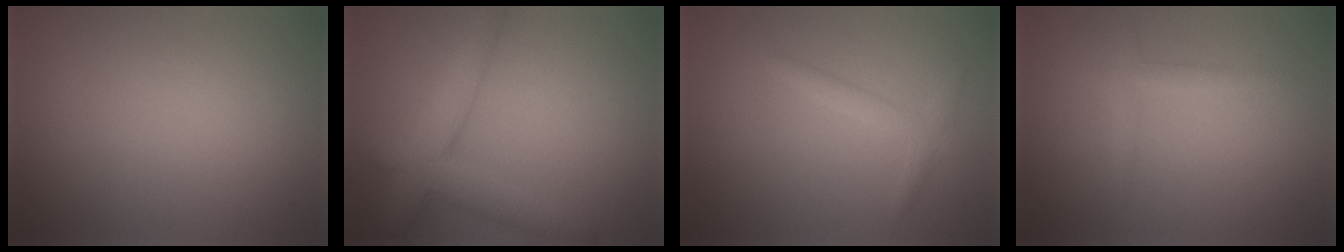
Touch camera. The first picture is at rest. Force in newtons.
{"total": 5.7, "press": 5.7, "slide": 0.2}
{"total": 1.6, "press": 1.6, "slide": 0.1}
{"total": 1.3, "press": 1.3, "slide": 0.0}